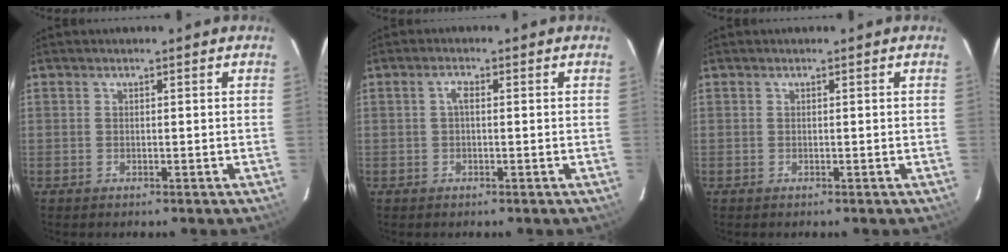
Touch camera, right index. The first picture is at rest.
{"total": 1.5, "force": [0.0, 0.6, 1.4], "torque": [-0.027, 0.008, -0.002]}
{"total": 0.0}